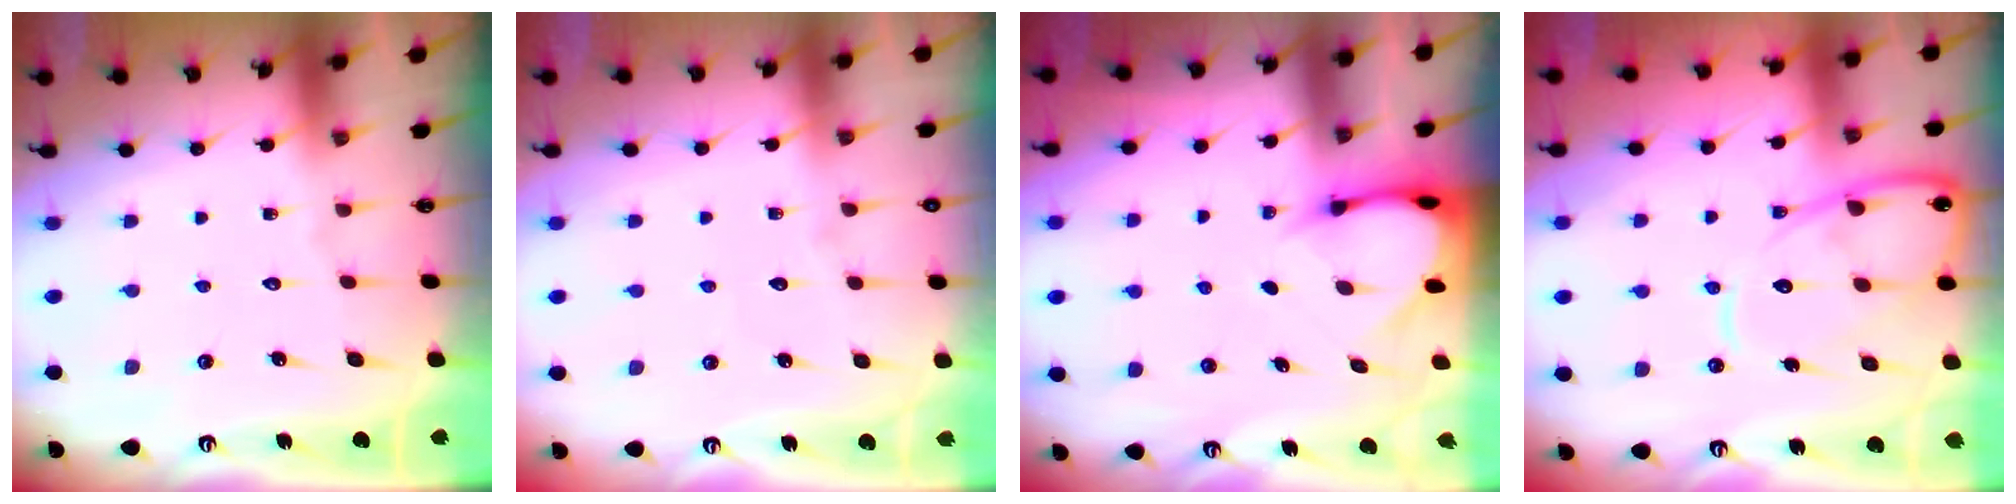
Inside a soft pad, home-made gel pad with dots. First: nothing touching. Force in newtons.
{"total": 2.8, "press": 2.8, "slide": 0.3}
{"total": 3.6, "press": 3.6, "slide": 0.2}
{"total": 12.9, "press": 12.8, "slide": 1.1}